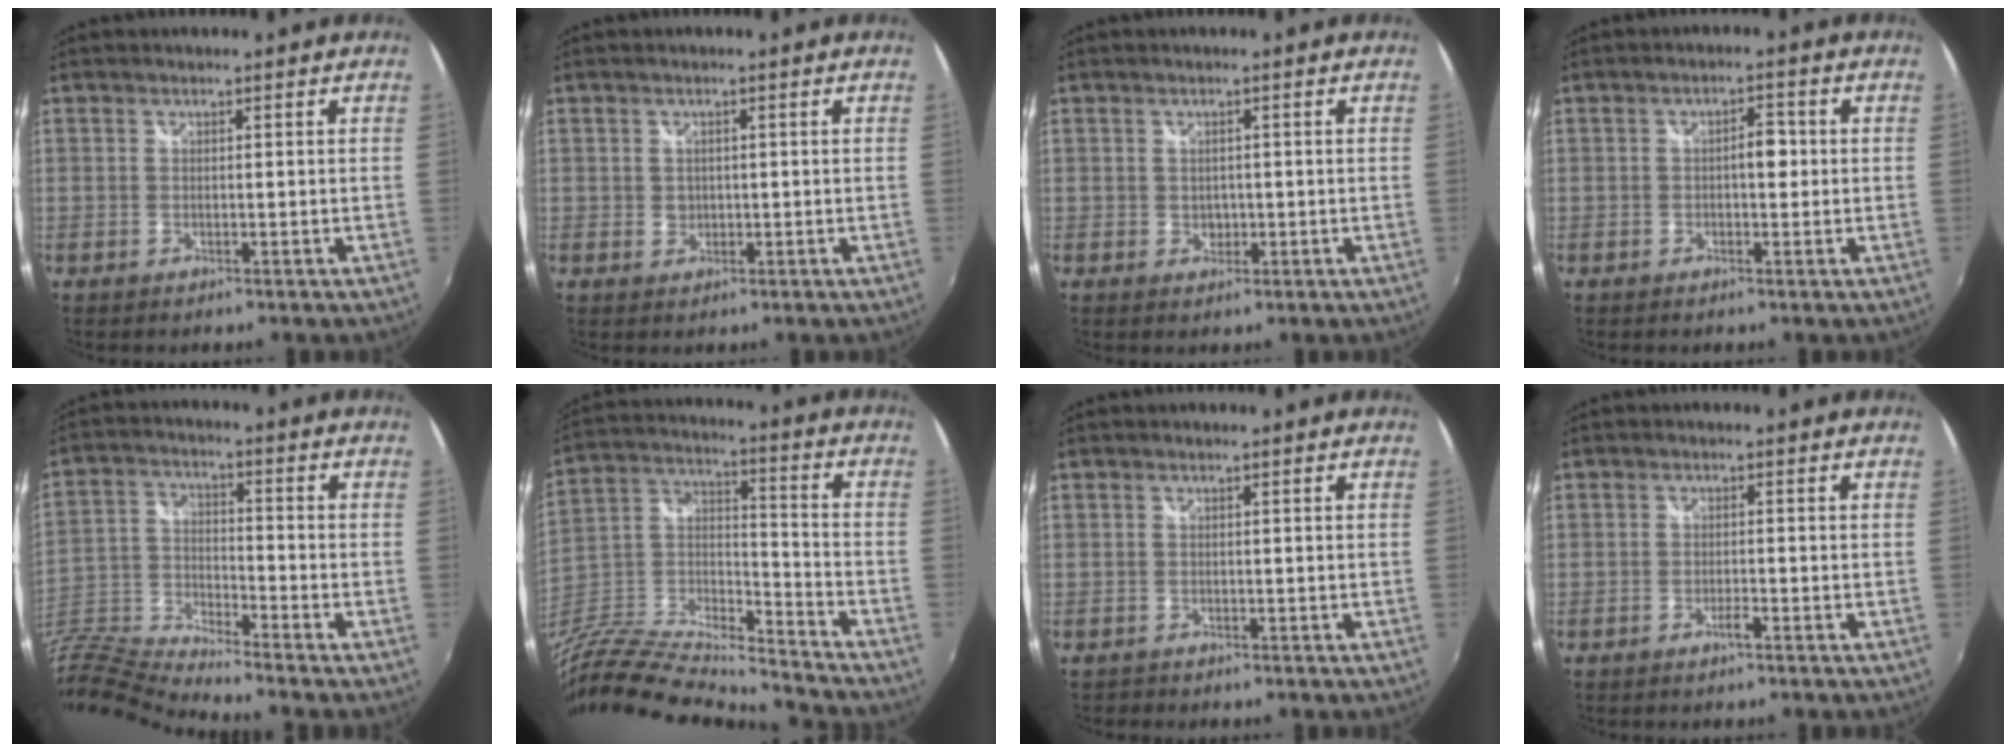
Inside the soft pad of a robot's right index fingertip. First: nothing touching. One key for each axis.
{"total": 1.6, "fx": 0.1, "fy": 1.5, "fz": 0.5, "tx": -0.006, "ty": 0.001, "tz": 0.002}
{"total": 1.7, "fx": -0.1, "fy": 1.5, "fz": 0.8, "tx": -0.009, "ty": 0.000, "tz": 0.000}
{"total": 3.0, "fx": -0.1, "fy": 1.5, "fz": 2.6, "tx": -0.041, "ty": 0.007, "tz": -0.003}
{"total": 12.8, "fx": -11.3, "fy": 2.3, "fz": 5.6, "tx": -0.139, "ty": -0.011, "tz": -0.240}
{"total": 20.3, "fx": -17.6, "fy": 3.7, "fz": 9.3, "tx": -0.203, "ty": -0.011, "tz": -0.333}
{"total": 0.7, "fx": -0.5, "fy": 0.4, "fz": 0.0, "tx": -0.005, "ty": -0.001, "tz": -0.008}
{"total": 1.3, "fx": -0.9, "fy": 0.1, "fz": 1.0, "tx": -0.019, "ty": 0.000, "tz": -0.018}